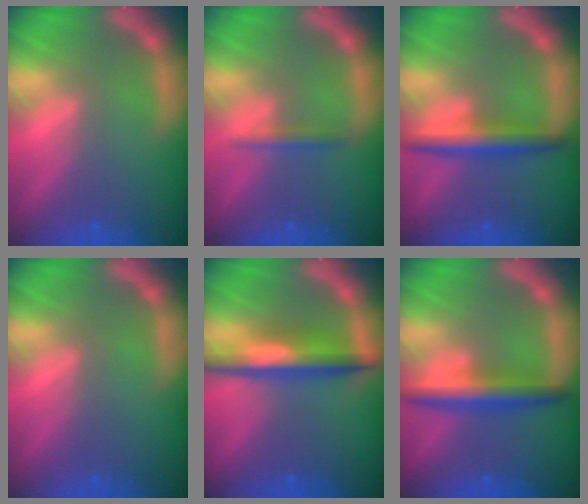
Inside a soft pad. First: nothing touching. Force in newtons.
{"total": 1.4}
{"total": 4.0}
{"total": 0.0}
{"total": 5.5}
{"total": 4.5}